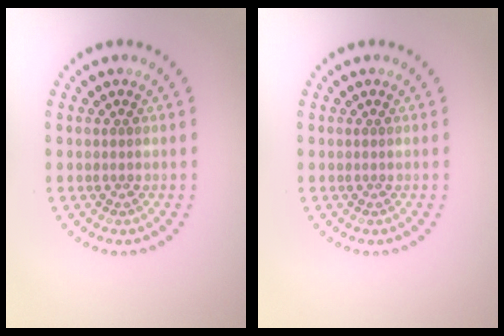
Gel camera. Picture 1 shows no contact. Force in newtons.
{"total": 0.0}